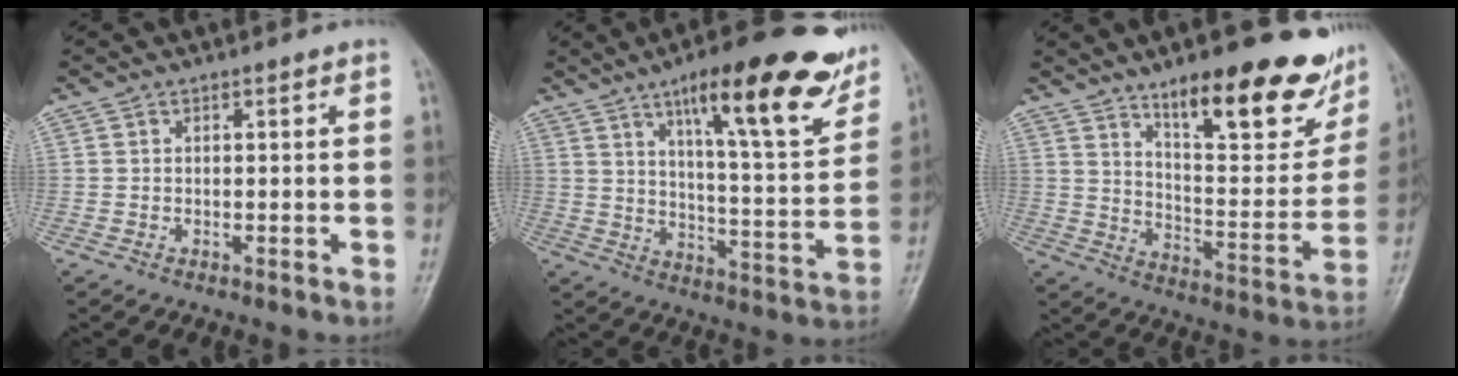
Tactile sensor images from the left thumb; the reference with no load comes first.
{"total": 21.2, "force": [13.0, 4.9, 16.0], "torque": [-0.192, -0.055, 0.193]}
{"total": 23.3, "force": [14.8, 7.4, 16.4], "torque": [-0.179, -0.074, 0.222]}